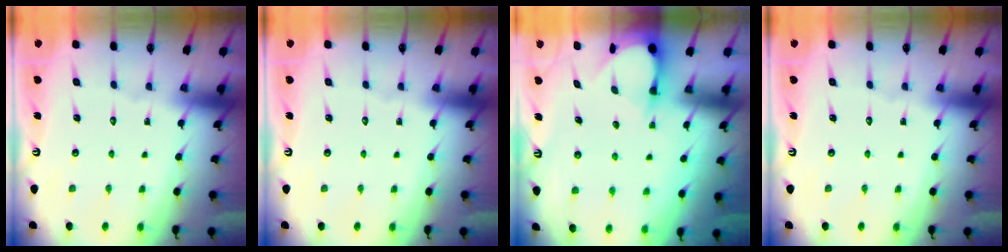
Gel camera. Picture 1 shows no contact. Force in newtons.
{"total": 0.0}
{"total": 3.4, "press": 3.4, "slide": 0.3}
{"total": 0.0}